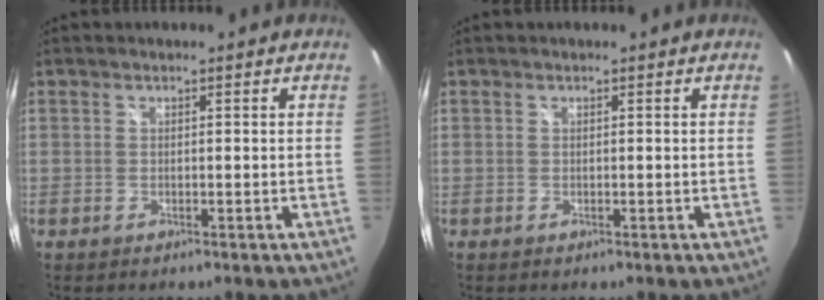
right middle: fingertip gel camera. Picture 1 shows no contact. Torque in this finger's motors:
{"motor_torque": [0.05, -0.15, -0.04, 0.01]}